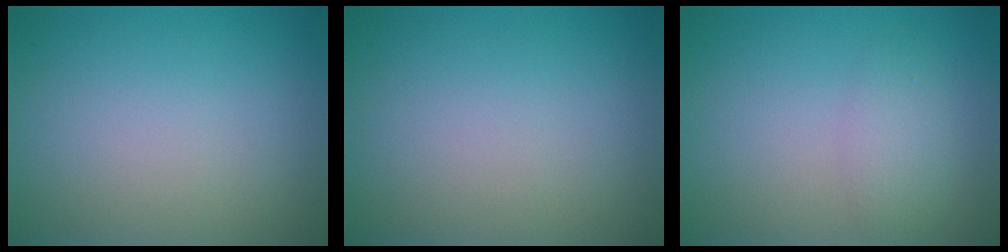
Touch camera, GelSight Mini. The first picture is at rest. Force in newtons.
{"total": 0.0}
{"total": 2.2, "press": 2.2, "slide": 0.1}